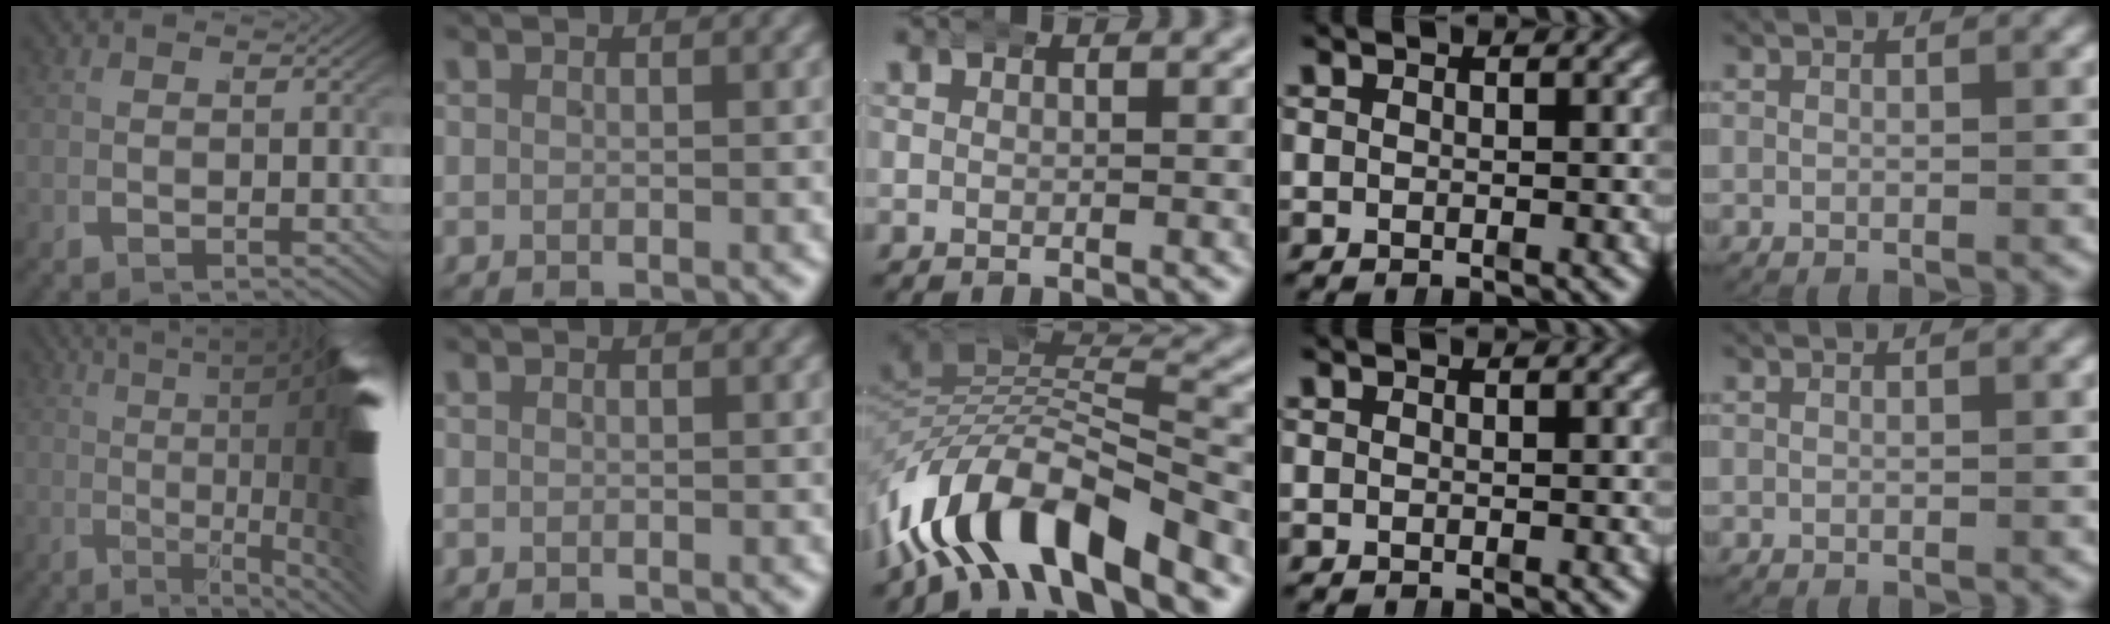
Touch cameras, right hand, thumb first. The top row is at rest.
{"thumb": {"total": 23.6, "force": [1.9, 7.7, 22.3], "torque": [-0.276, -0.006, 0.027]}, "middle": {"total": 11.3, "force": [-5.3, 6.8, 7.3], "torque": [-0.151, -0.037, -0.074]}}